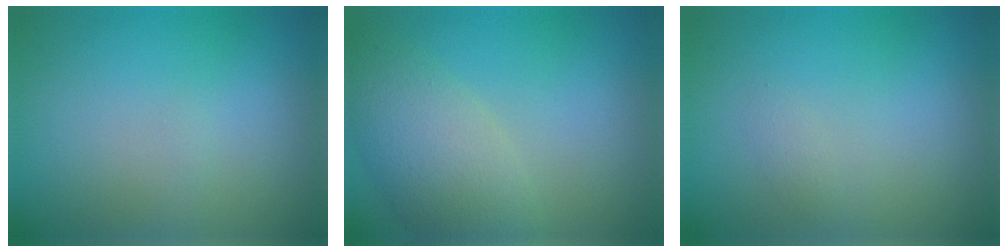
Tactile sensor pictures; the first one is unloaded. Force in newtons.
{"total": 5.2, "press": 5.2, "slide": 0.3}
{"total": 0.6, "press": 0.6, "slide": 0.0}